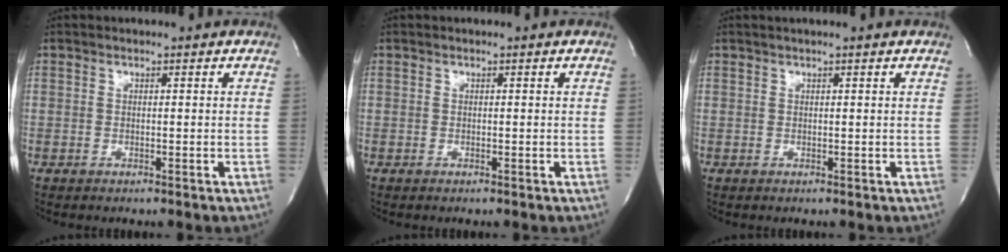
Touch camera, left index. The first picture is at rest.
{"total": 0.0}
{"total": 1.9, "force": [1.5, -0.4, 1.0], "torque": [-0.016, 0.017, 0.028]}